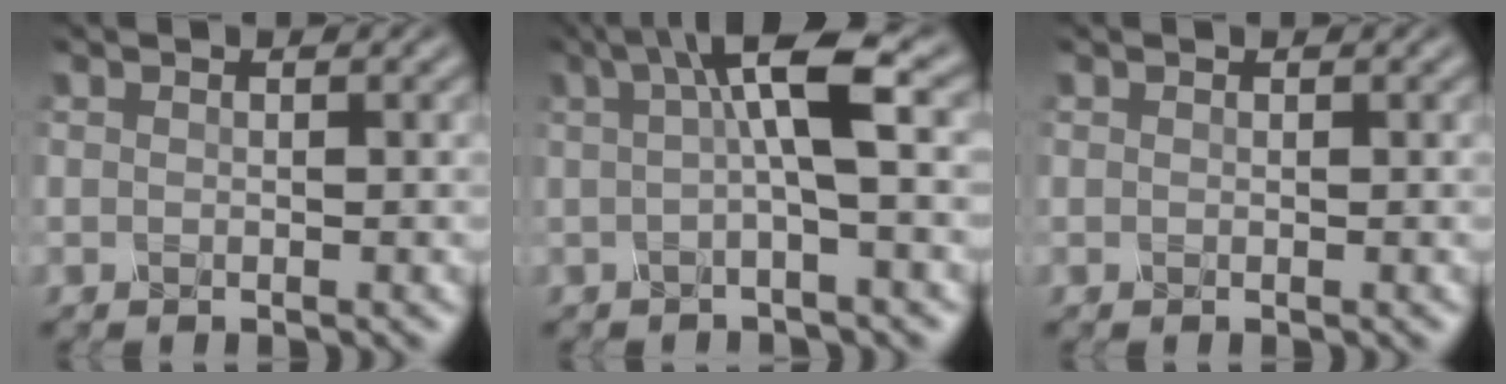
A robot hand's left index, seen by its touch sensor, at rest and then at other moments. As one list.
[{"total": 5.6, "force": [1.0, 0.9, 5.5], "torque": [-0.090, 0.013, 0.010]}, {"total": 0.0}]